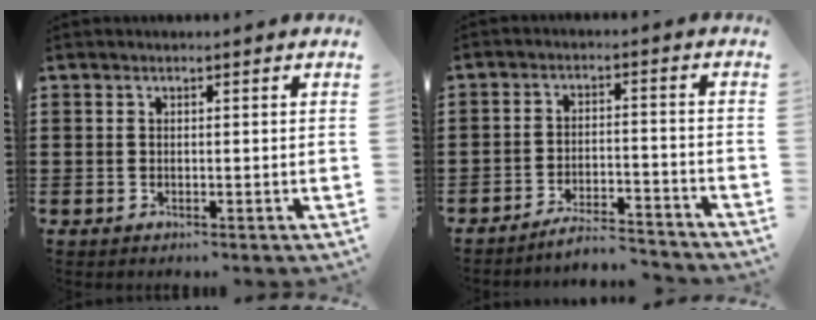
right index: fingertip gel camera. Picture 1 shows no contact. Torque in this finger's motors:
{"motor_torque": [-1.62, 0.52, -0.17, -0.11]}